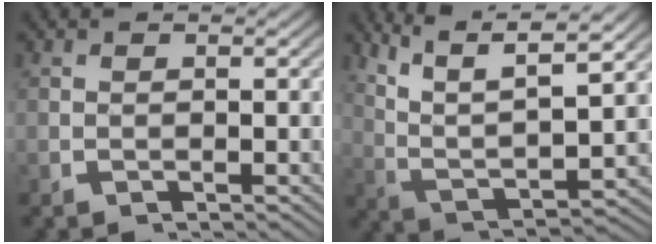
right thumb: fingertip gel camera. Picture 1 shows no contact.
{"total": 11.9, "force": [3.4, 7.5, 8.5], "torque": [-0.170, -0.018, 0.053]}